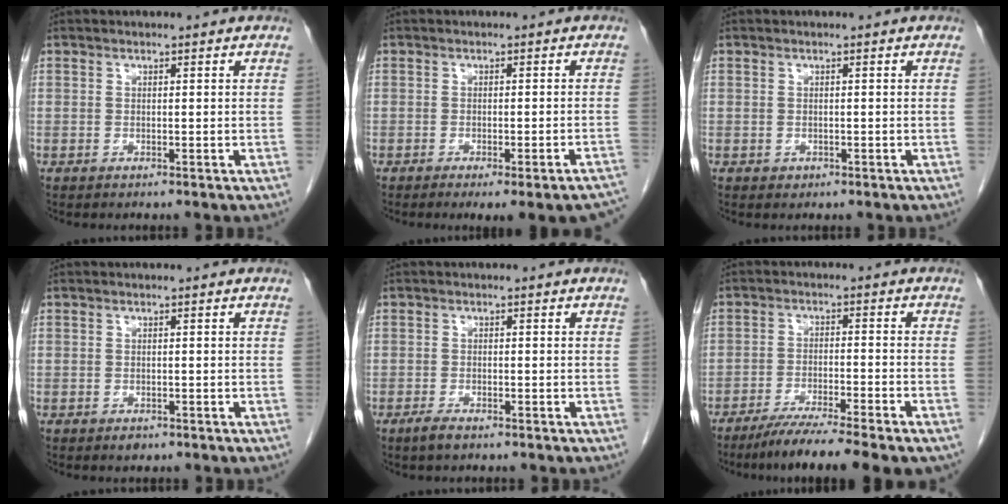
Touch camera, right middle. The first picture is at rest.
{"total": 10.9, "force": [-9.3, 0.8, 5.5], "torque": [-0.031, -0.002, -0.104]}
{"total": 0.5, "force": [-0.2, 0.4, 0.1], "torque": [-0.005, 0.001, -0.002]}
{"total": 1.0, "force": [-0.7, 0.5, 0.6], "torque": [-0.008, 0.000, -0.007]}
{"total": 1.9, "force": [-1.4, 0.4, 1.2], "torque": [-0.032, -0.004, -0.025]}
{"total": 10.9, "force": [-8.6, 0.1, 6.7], "torque": [-0.099, -0.024, -0.135]}